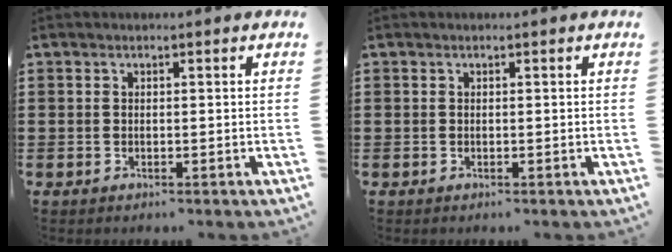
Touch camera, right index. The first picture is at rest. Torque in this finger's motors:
{"motor_torque": [-0.01, 0.01, 0.00, 0.00]}